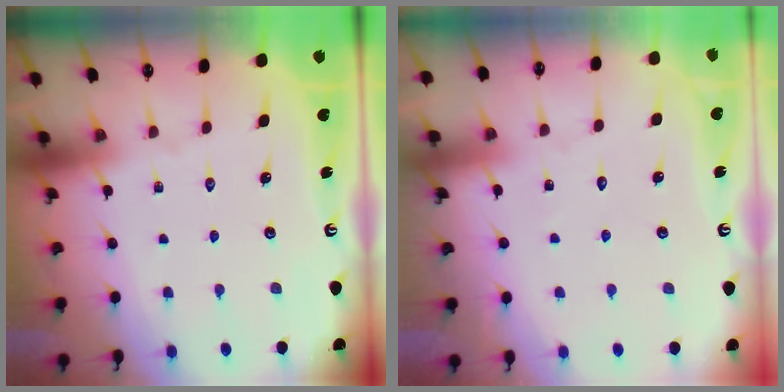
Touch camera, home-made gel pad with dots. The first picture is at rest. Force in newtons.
{"total": 3.7, "press": 3.7, "slide": 0.4}